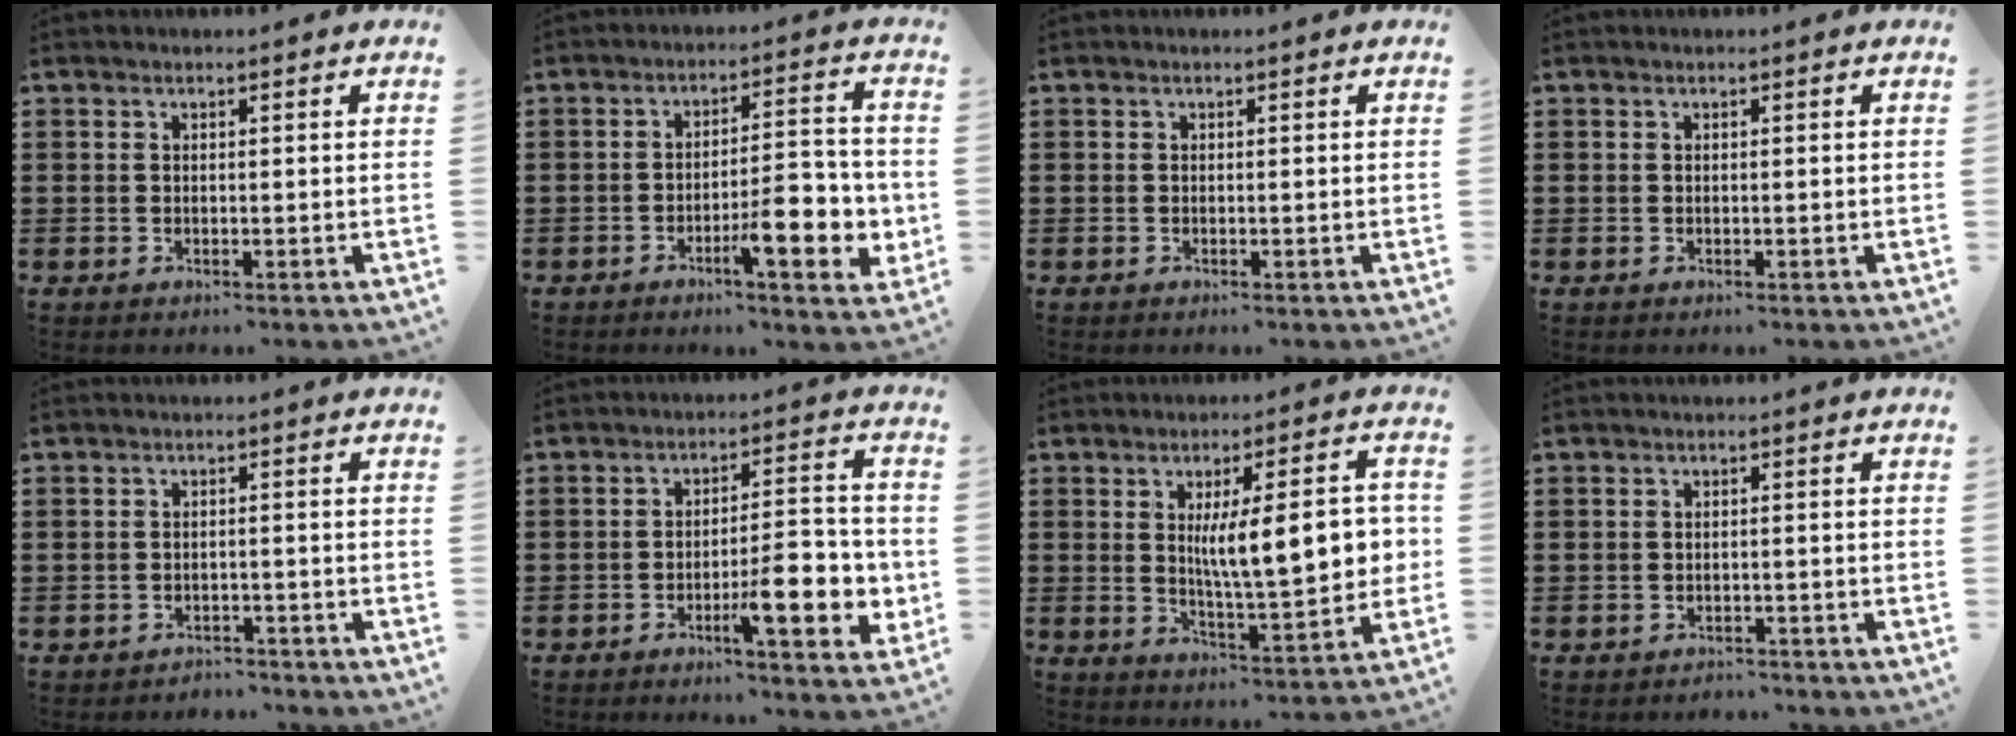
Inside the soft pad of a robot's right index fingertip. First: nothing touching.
{"total": 8.9, "force": [-3.3, 2.7, 7.8], "torque": [-0.106, 0.001, -0.053]}
{"total": 0.0}
{"total": 0.0}
{"total": 2.0, "force": [-2.0, 0.3, -0.3], "torque": [-0.001, 0.003, -0.047]}
{"total": 9.6, "force": [-3.4, 2.8, 8.5], "torque": [-0.115, 0.001, -0.052]}
{"total": 11.8, "force": [1.3, 3.4, 11.2], "torque": [-0.170, -0.003, 0.016]}
{"total": 1.4, "force": [-1.3, 0.3, -0.2], "torque": [0.000, 0.004, -0.032]}